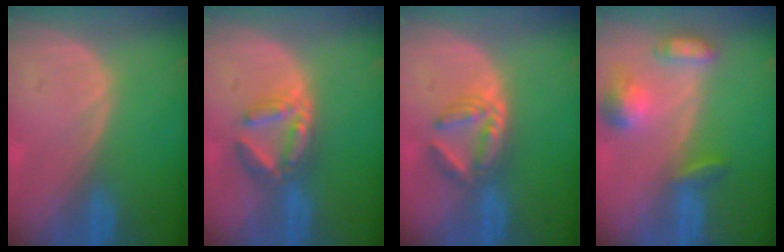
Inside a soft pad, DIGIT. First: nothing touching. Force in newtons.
{"total": 6.2, "press": 5.7, "slide": 2.5}
{"total": 6.0, "press": 5.3, "slide": 2.7}
{"total": 6.2, "press": 6.2, "slide": 0.4}